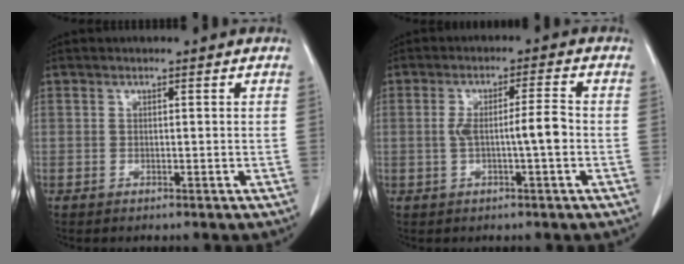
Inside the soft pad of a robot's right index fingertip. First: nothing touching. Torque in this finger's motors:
{"motor_torque": [0.76, -0.15, 0.20, 0.12]}